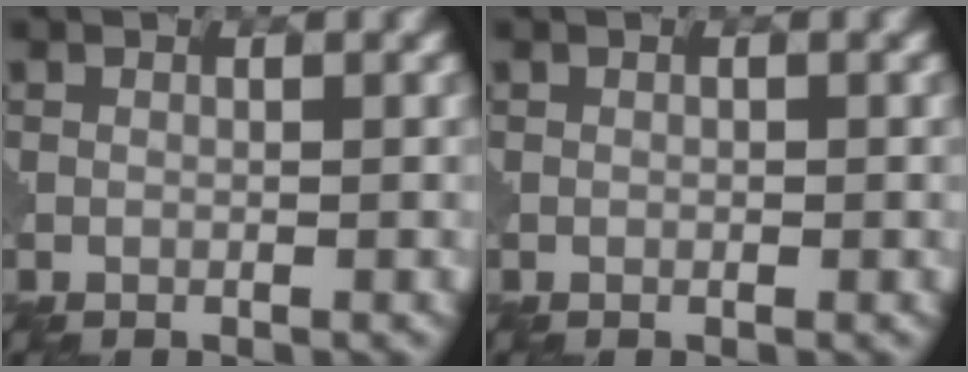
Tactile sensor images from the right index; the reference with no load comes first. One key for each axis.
{"total": 0.0}